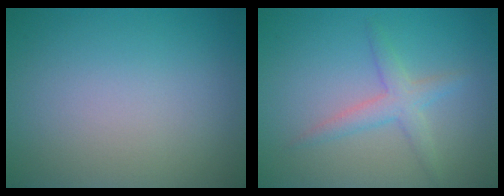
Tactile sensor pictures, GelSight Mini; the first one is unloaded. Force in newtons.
{"total": 2.5, "press": 2.5, "slide": 0.0}